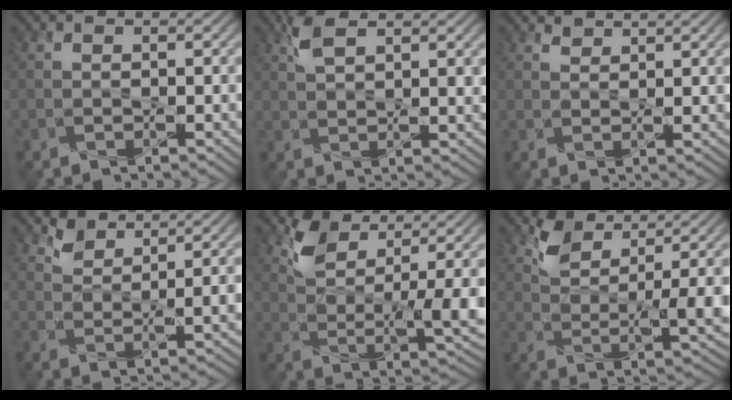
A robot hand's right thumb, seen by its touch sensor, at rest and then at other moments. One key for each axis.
{"total": 4.9, "fx": 2.8, "fy": 1.6, "fz": 3.7, "tx": -0.082, "ty": 0.005, "tz": 0.056}
{"total": 1.9, "fx": 1.7, "fy": 0.3, "fz": 0.7, "tx": -0.017, "ty": 0.002, "tz": 0.036}
{"total": 3.9, "fx": 2.9, "fy": 1.1, "fz": 2.4, "tx": -0.054, "ty": -0.006, "tz": 0.064}
{"total": 9.0, "fx": 4.5, "fy": 3.6, "fz": 6.9, "tx": -0.131, "ty": -0.009, "tz": 0.091}
{"total": 7.2, "fx": 4.2, "fy": 2.6, "fz": 5.3, "tx": -0.104, "ty": -0.011, "tz": 0.085}